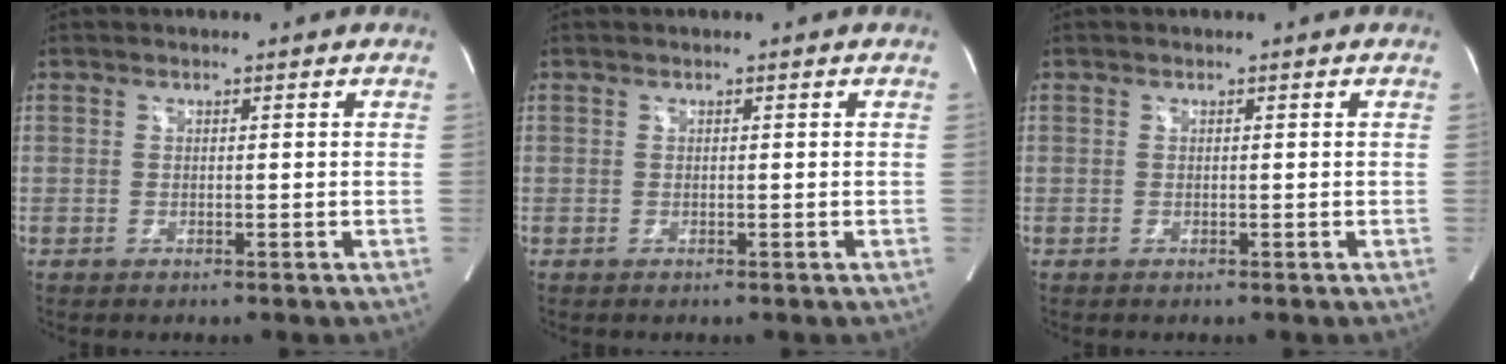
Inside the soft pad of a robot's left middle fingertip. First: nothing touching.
{"total": 0.0}
{"total": 0.0}